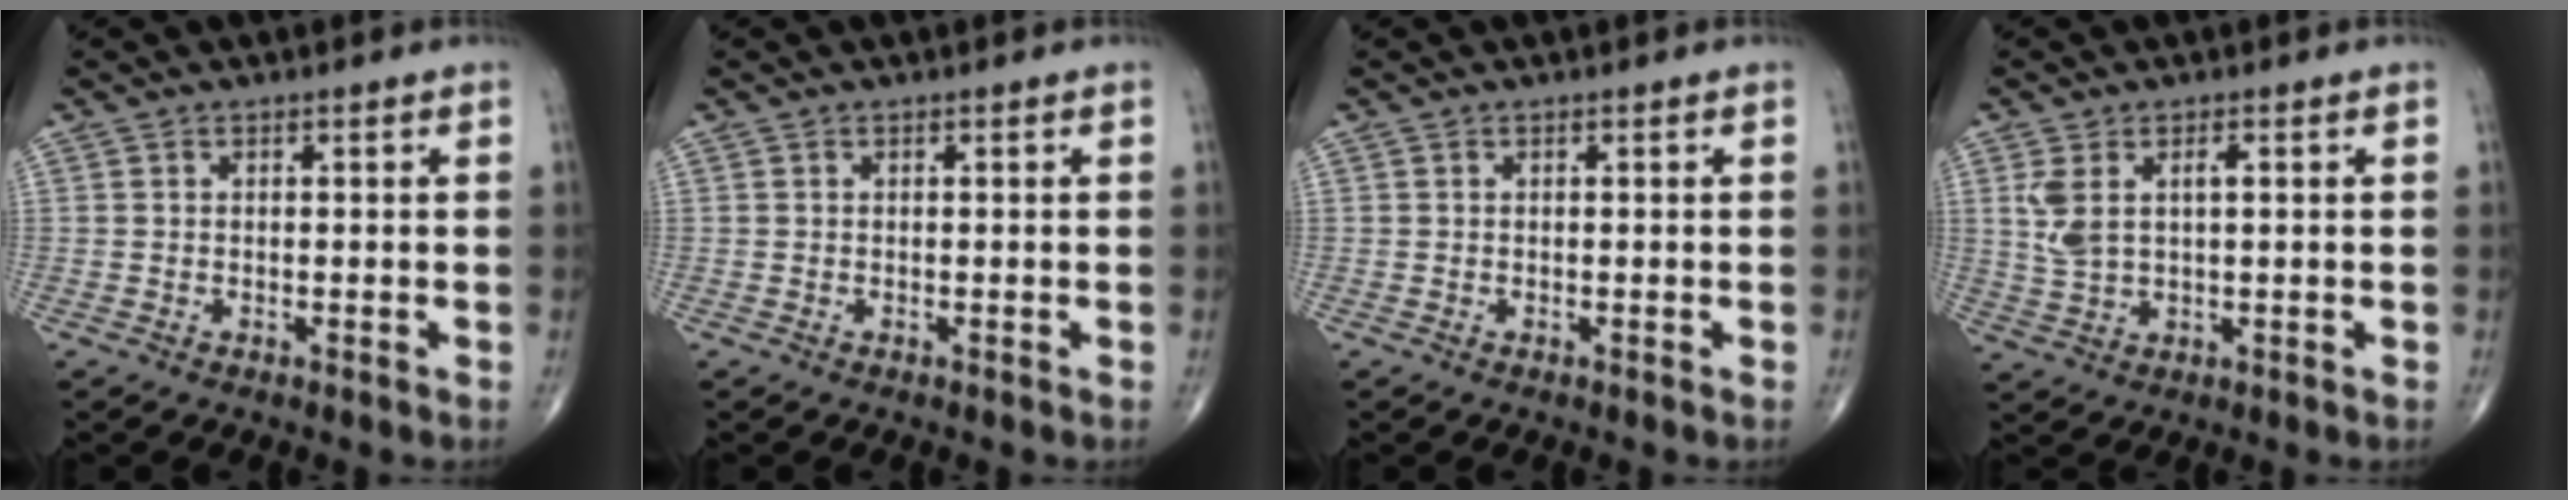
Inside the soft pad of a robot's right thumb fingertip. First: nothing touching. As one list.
[{"total": 0.0}, {"total": 0.0}, {"total": 6.1, "force": [1.6, 3.0, 5.1], "torque": [-0.111, 0.006, 0.039]}]